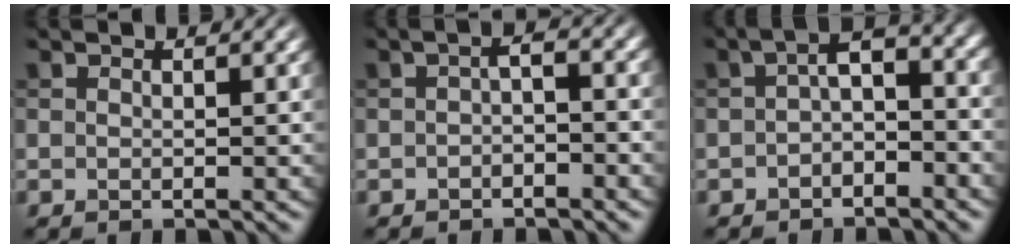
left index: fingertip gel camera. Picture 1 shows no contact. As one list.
[{"total": 1.8, "force": [-0.9, 0.7, 1.4], "torque": [-0.027, 0.004, -0.019]}, {"total": 3.7, "force": [-1.1, 1.8, 3.0], "torque": [-0.047, 0.012, -0.030]}]